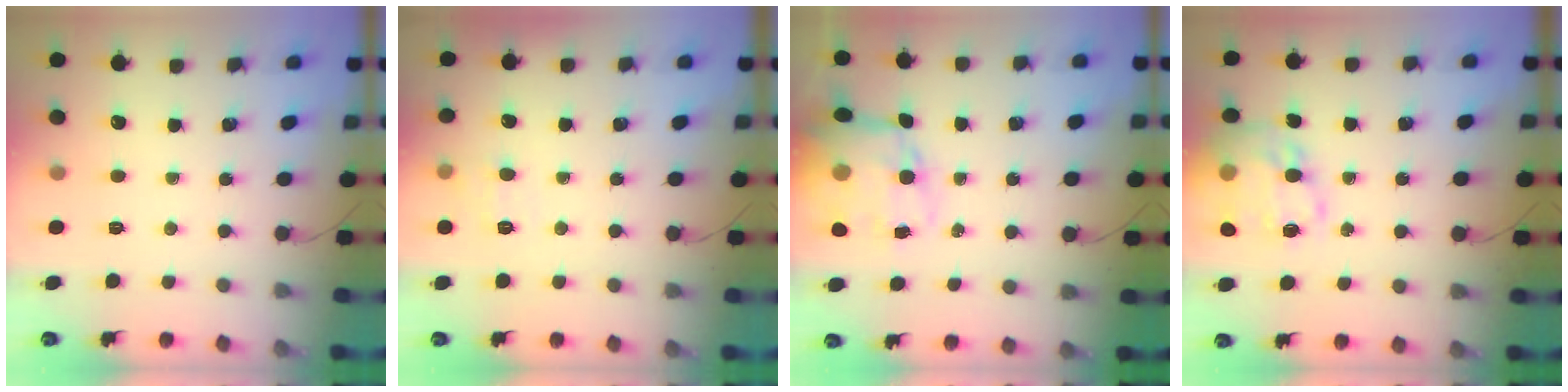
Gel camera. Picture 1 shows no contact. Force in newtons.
{"total": 6.6, "press": 6.4, "slide": 1.6}
{"total": 16.0, "press": 15.5, "slide": 4.0}
{"total": 21.0, "press": 20.8, "slide": 3.1}